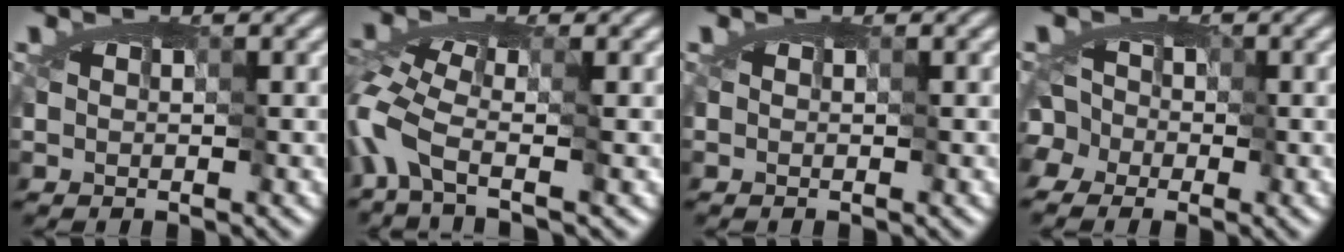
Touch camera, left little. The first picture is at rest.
{"total": 4.1, "force": [-2.8, -0.1, 2.9], "torque": [-0.073, -0.006, -0.070]}
{"total": 0.0}
{"total": 4.1, "force": [-1.7, 3.4, 1.6], "torque": [-0.017, 0.011, -0.042]}